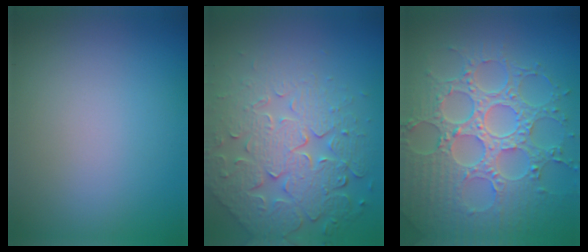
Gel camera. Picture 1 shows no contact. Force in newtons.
{"total": 8.0, "press": 5.7, "slide": 5.5}
{"total": 8.8, "press": 6.5, "slide": 5.8}